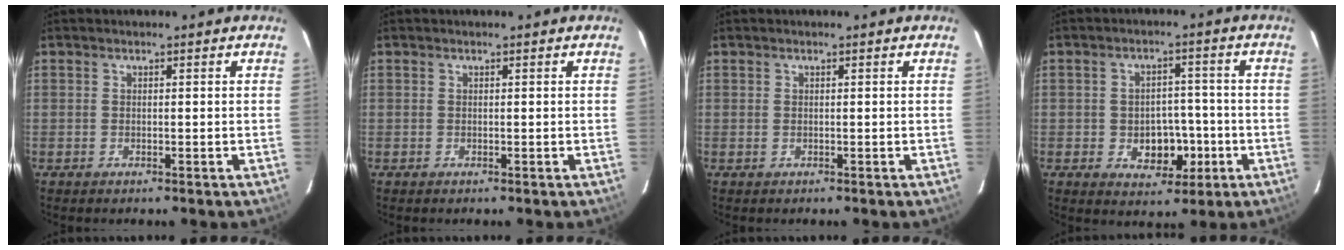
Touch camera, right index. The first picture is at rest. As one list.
[{"total": 0.0}, {"total": 0.0}, {"total": 7.1, "force": [-2.2, 5.4, 4.1], "torque": [-0.076, 0.008, -0.016]}]